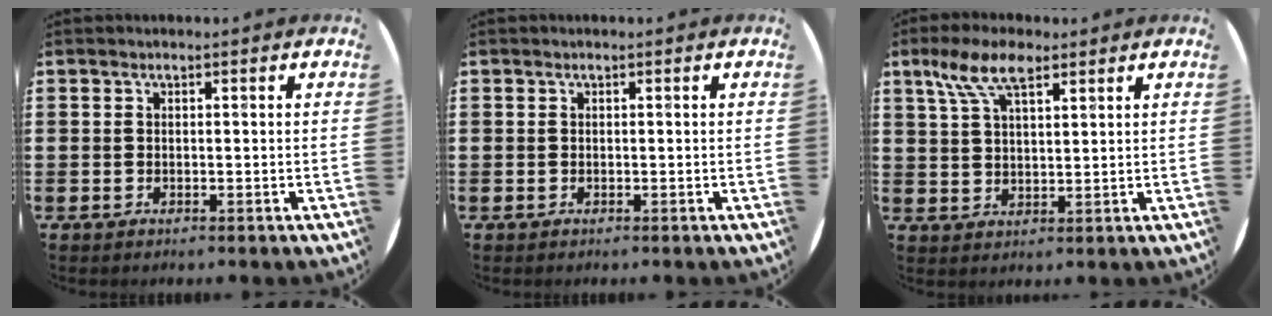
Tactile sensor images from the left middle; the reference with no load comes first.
{"total": 0.0}
{"total": 7.1, "force": [4.5, 2.9, 4.6], "torque": [-0.102, 0.008, 0.081]}